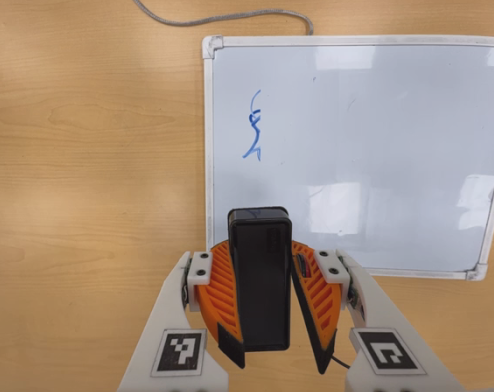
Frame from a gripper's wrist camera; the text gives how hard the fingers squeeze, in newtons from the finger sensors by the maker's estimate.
{"total": 9.9, "left": 9.8, "right": 10.1}